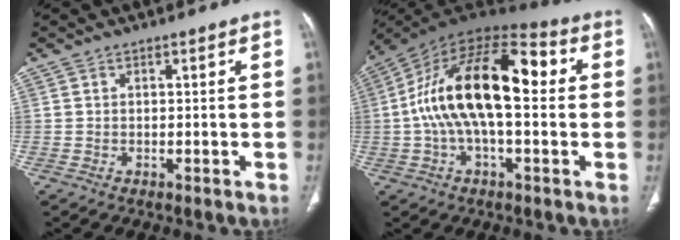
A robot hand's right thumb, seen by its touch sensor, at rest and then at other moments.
{"total": 21.4, "force": [1.5, 9.9, 18.9], "torque": [-0.325, 0.049, 0.013]}